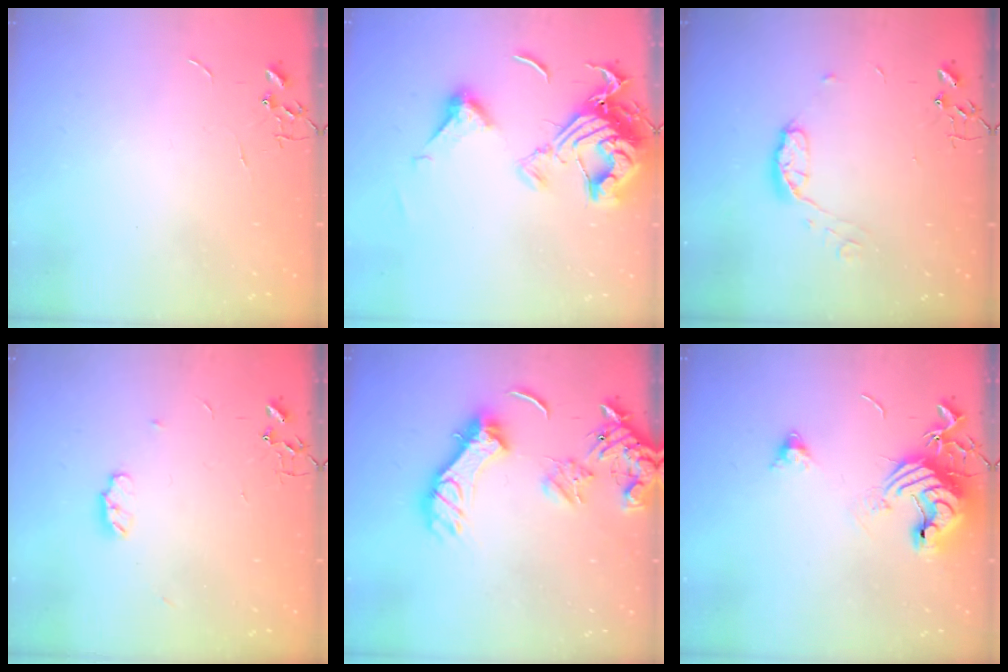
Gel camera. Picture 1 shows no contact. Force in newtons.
{"total": 16.0, "press": 16.0, "slide": 1.0}
{"total": 7.6, "press": 7.6, "slide": 0.5}
{"total": 4.8, "press": 4.7, "slide": 0.7}
{"total": 15.8, "press": 15.6, "slide": 2.2}
{"total": 13.7, "press": 13.6, "slide": 1.7}